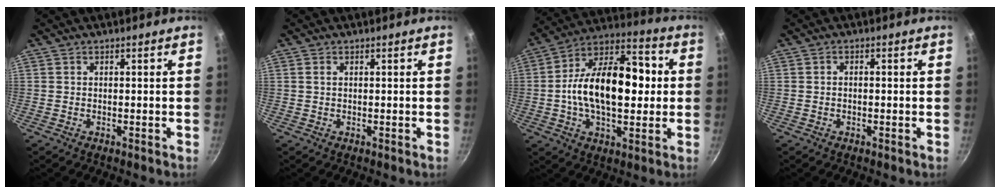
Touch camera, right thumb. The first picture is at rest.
{"total": 0.9, "force": [0.3, 0.5, 0.7], "torque": [-0.018, 0.002, 0.007]}
{"total": 21.4, "force": [0.5, 11.5, 18.0], "torque": [-0.284, 0.029, 0.004]}
{"total": 0.8, "force": [-0.2, 0.4, 0.6], "torque": [-0.008, 0.002, -0.005]}